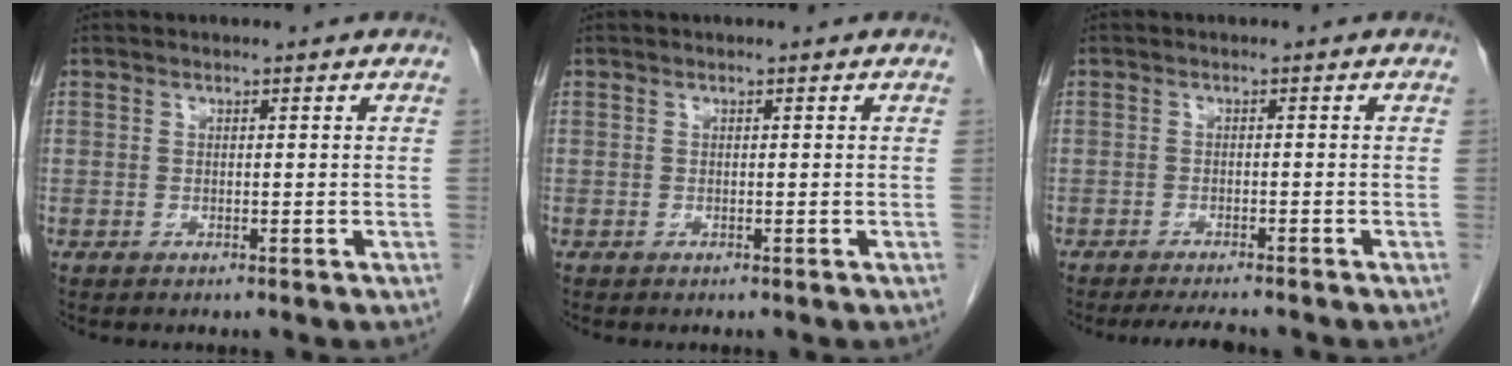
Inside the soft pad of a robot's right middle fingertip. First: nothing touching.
{"total": 0.0}
{"total": 4.4, "force": [-4.0, 0.5, 1.9], "torque": [-0.030, -0.012, -0.060]}